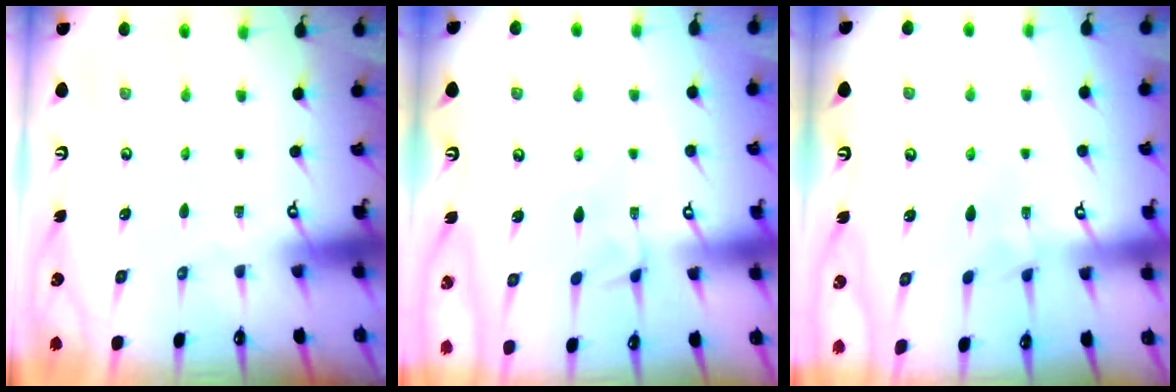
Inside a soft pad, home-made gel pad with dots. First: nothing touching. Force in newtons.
{"total": 3.9, "press": 3.9, "slide": 0.2}
{"total": 2.8, "press": 2.8, "slide": 0.4}